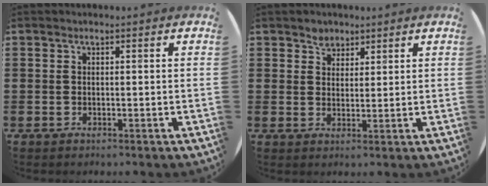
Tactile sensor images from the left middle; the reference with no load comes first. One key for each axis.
{"total": 2.5, "fx": 2.1, "fy": 1.4, "fz": 0.0, "tx": 0.005, "ty": 0.002, "tz": 0.038}